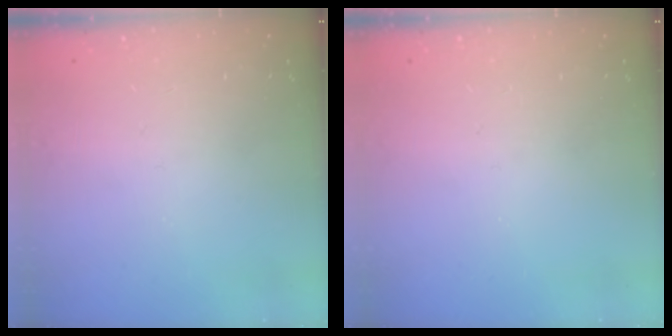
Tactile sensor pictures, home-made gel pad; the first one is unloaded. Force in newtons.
{"total": 0.0}